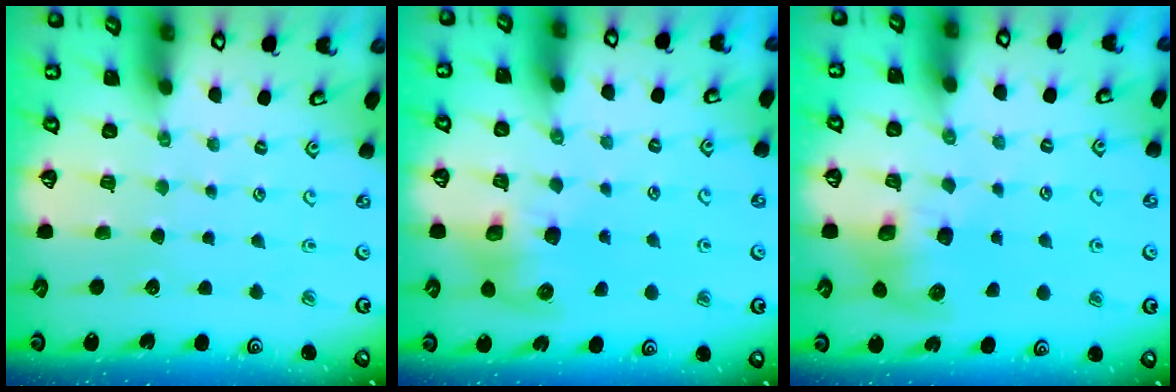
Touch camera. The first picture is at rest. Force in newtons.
{"total": 7.3, "press": 7.2, "slide": 1.0}
{"total": 7.6, "press": 7.5, "slide": 1.1}